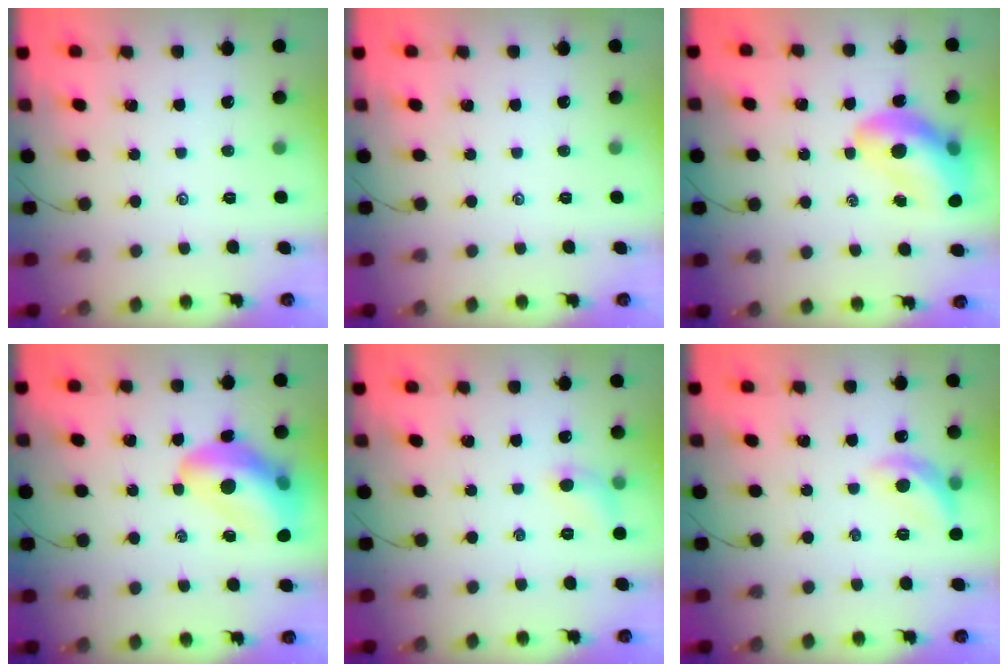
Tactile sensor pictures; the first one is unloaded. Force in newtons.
{"total": 0.0}
{"total": 14.6, "press": 14.0, "slide": 3.9}
{"total": 15.9, "press": 15.3, "slide": 4.2}
{"total": 6.5, "press": 6.3, "slide": 1.6}
{"total": 9.9, "press": 9.8, "slide": 1.1}